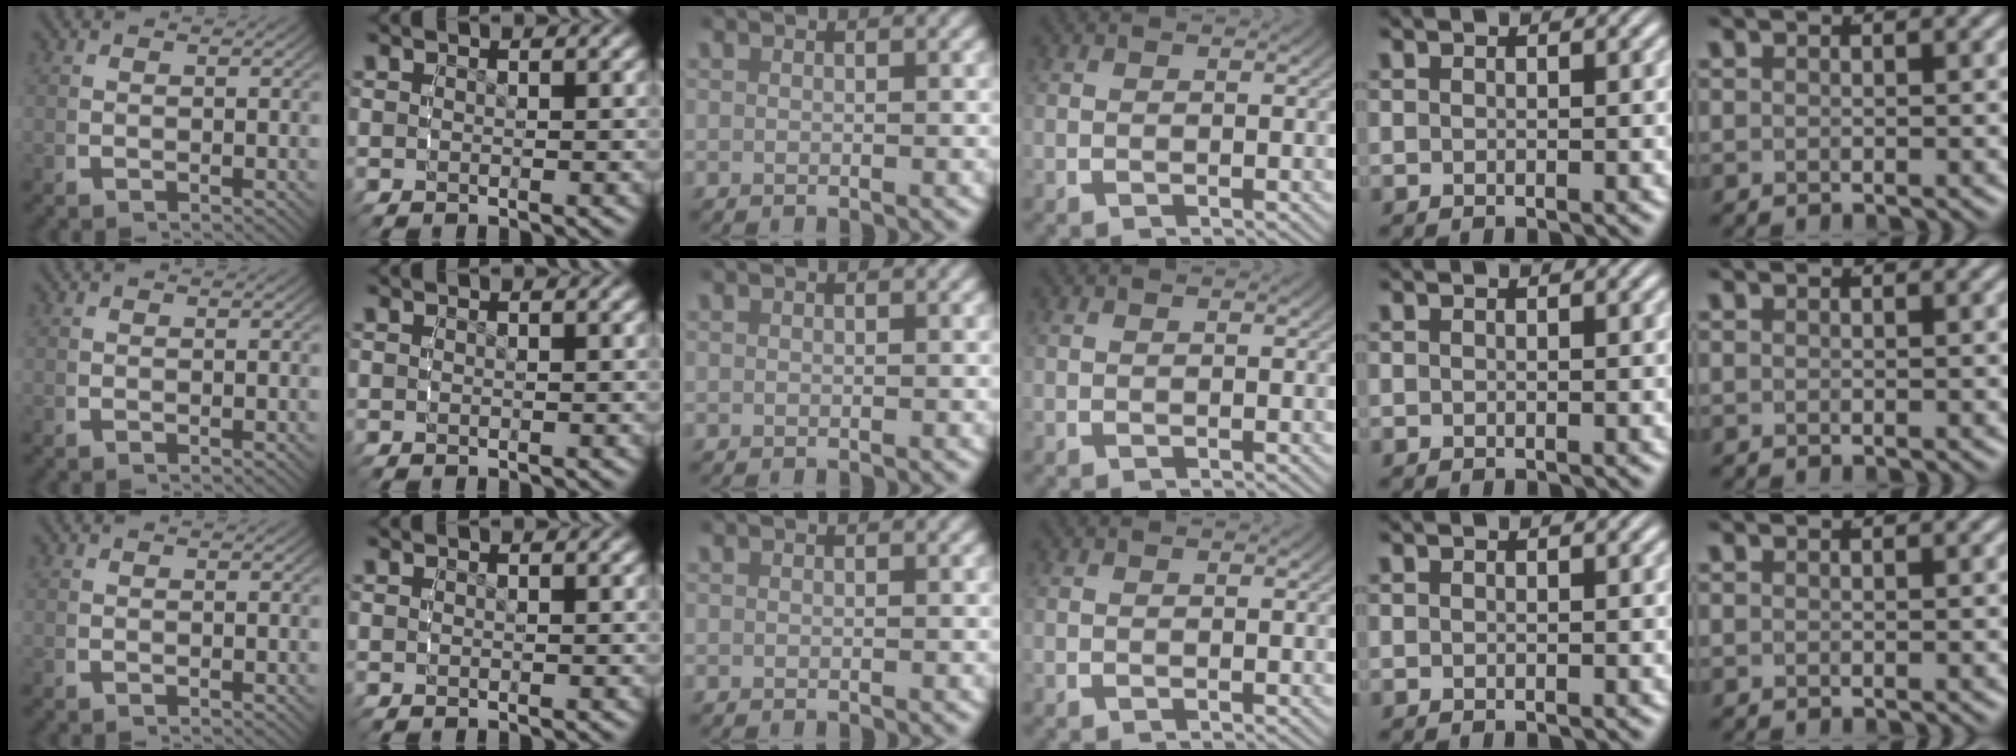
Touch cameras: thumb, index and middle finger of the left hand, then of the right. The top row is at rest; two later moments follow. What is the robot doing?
{"motion": "reach", "object": "photo album"}